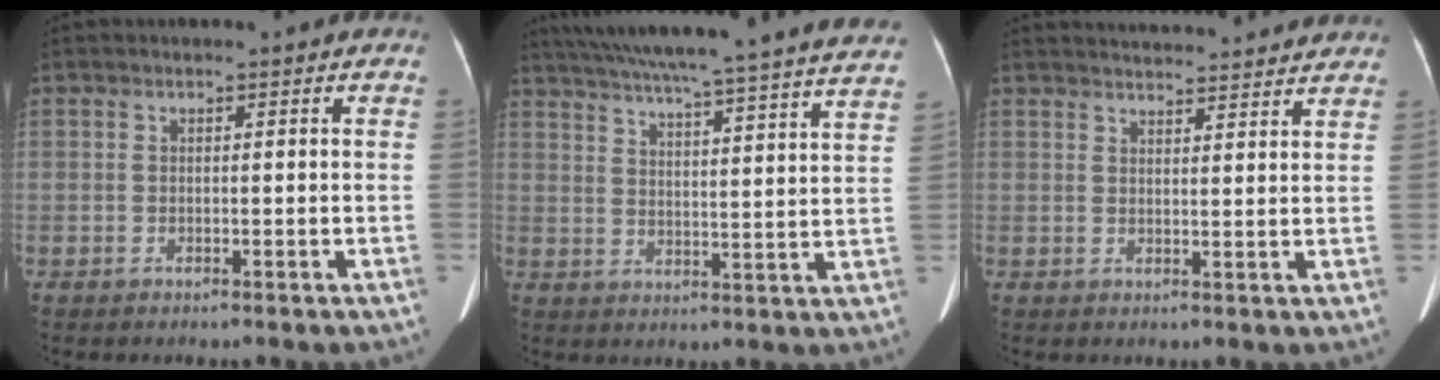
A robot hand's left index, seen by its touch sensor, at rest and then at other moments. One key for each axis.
{"total": 32.9, "fx": 29.9, "fy": 0.7, "fz": 13.7, "tx": -0.228, "ty": -0.047, "tz": 0.371}
{"total": 14.0, "fx": 13.4, "fy": 1.5, "fz": 3.7, "tx": -0.049, "ty": 0.027, "tz": 0.165}